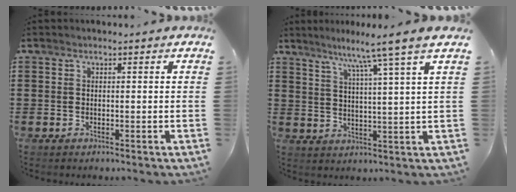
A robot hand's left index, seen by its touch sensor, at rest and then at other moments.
{"total": 6.6, "force": [5.0, -1.7, 4.0], "torque": [-0.089, -0.027, 0.075]}